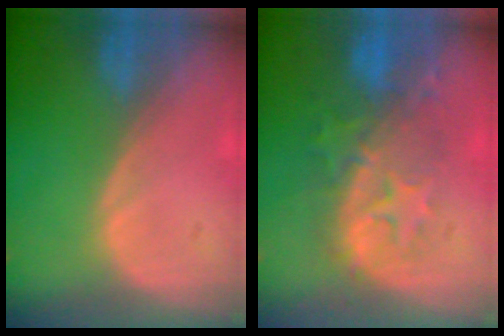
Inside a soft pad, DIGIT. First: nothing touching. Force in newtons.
{"total": 9.5, "press": 8.7, "slide": 4.0}